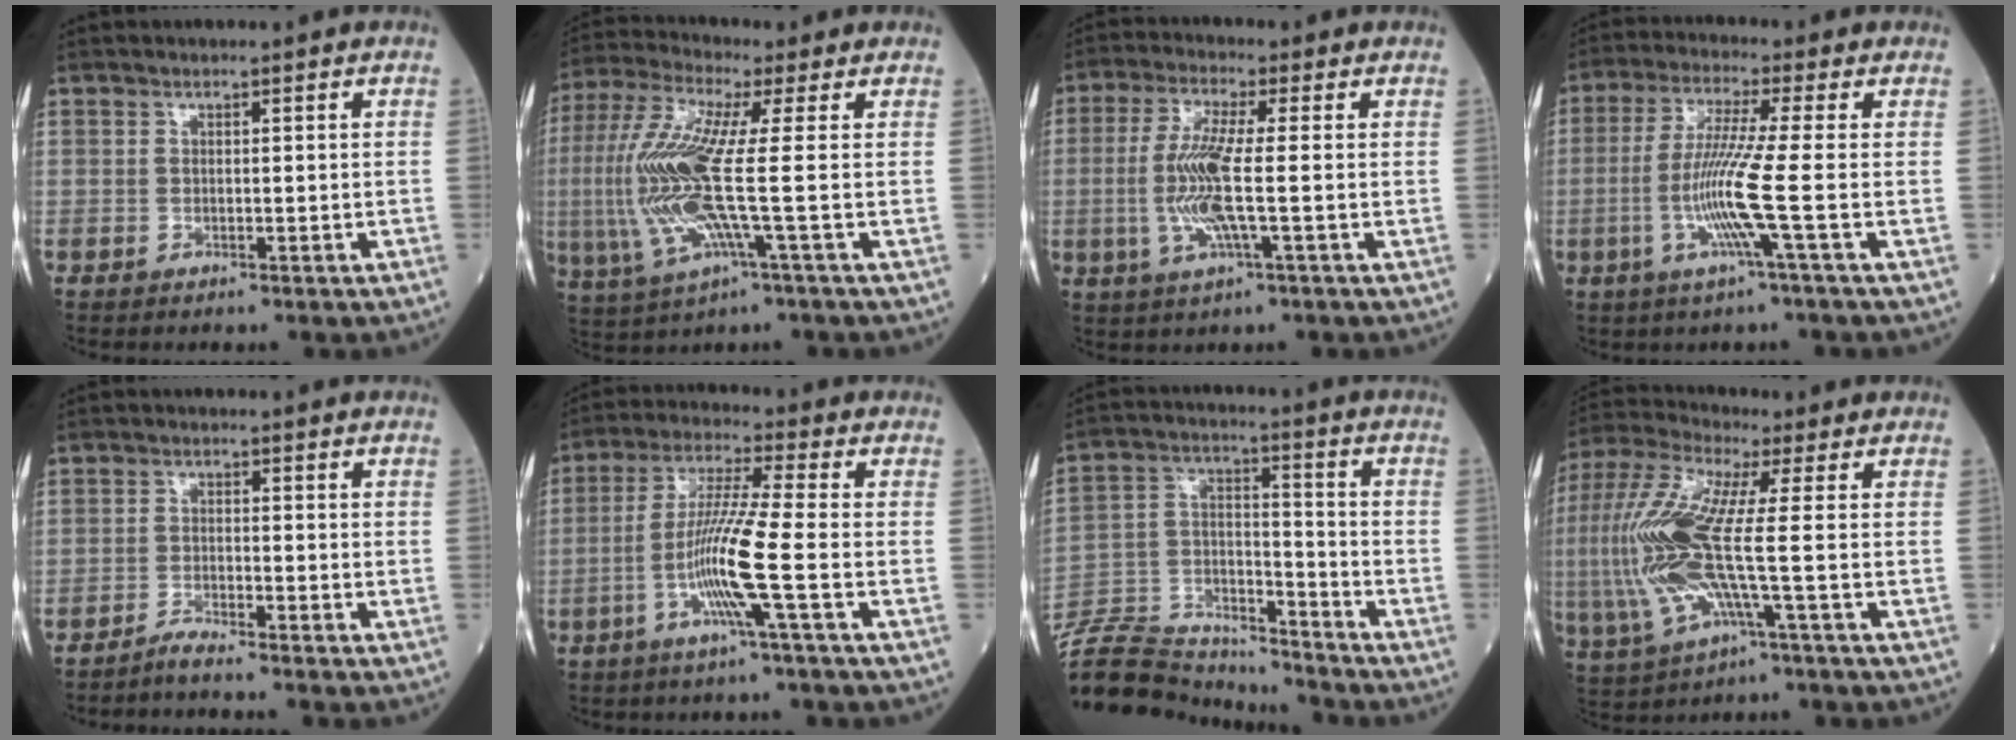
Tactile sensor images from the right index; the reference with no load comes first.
{"total": 15.2, "force": [-0.8, 0.9, 15.1], "torque": [-0.347, 0.001, -0.022]}
{"total": 8.6, "force": [-1.0, 0.6, 8.6], "torque": [-0.188, -0.003, -0.025]}
{"total": 9.1, "force": [-2.1, -1.6, 8.7], "torque": [-0.181, -0.014, -0.046]}
{"total": 2.6, "force": [-2.4, -0.9, 0.5], "torque": [-0.014, -0.006, -0.050]}
{"total": 10.1, "force": [-2.9, -1.2, 9.6], "torque": [-0.189, -0.009, -0.061]}
{"total": 17.6, "force": [-17.0, 3.2, 3.0], "torque": [-0.075, 0.027, -0.289]}
{"total": 15.5, "force": [-0.8, 1.8, 15.4], "torque": [-0.357, 0.006, -0.021]}